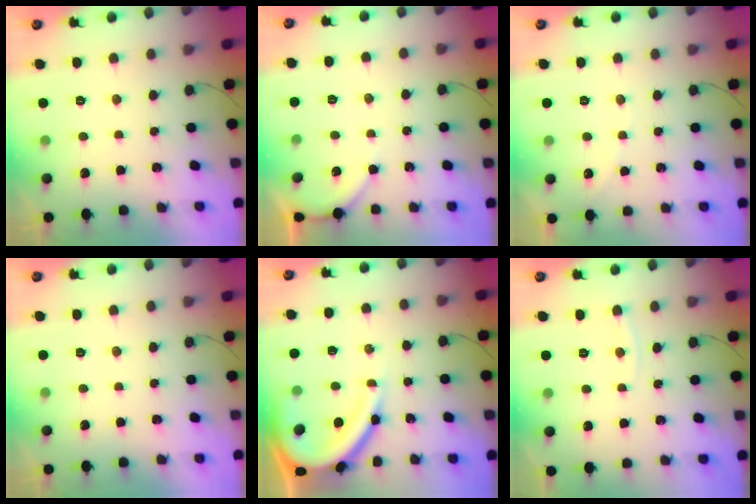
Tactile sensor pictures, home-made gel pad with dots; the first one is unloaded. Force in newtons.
{"total": 4.0, "press": 3.9, "slide": 0.7}
{"total": 2.8, "press": 2.8, "slide": 0.5}
{"total": 0.0}
{"total": 13.6, "press": 13.5, "slide": 1.3}
{"total": 3.2, "press": 3.1, "slide": 0.4}